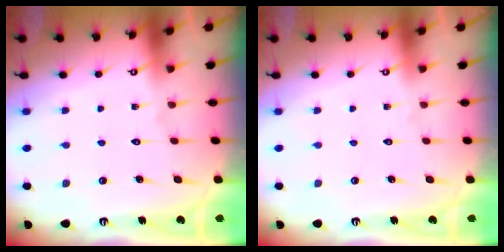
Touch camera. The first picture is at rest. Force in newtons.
{"total": 0.0}